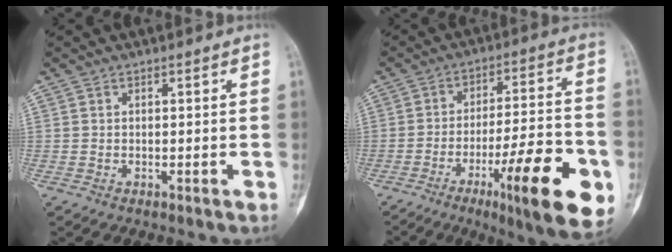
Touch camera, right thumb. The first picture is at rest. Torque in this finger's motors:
{"motor_torque": [0.62, 1.04, 1.25, -0.73, 0.13]}